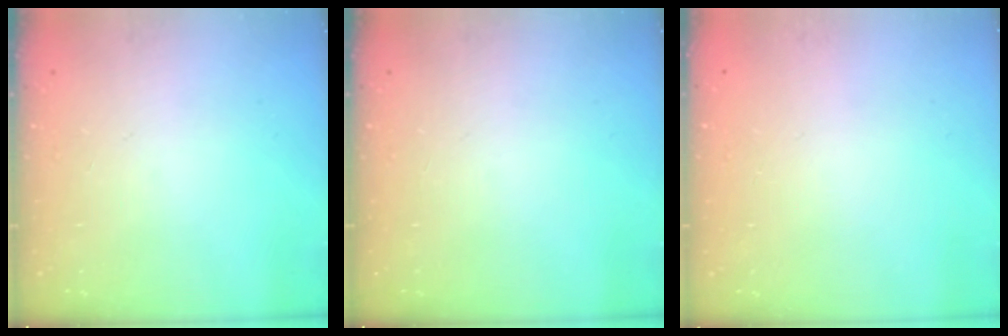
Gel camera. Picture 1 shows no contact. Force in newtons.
{"total": 0.0}
{"total": 0.0}